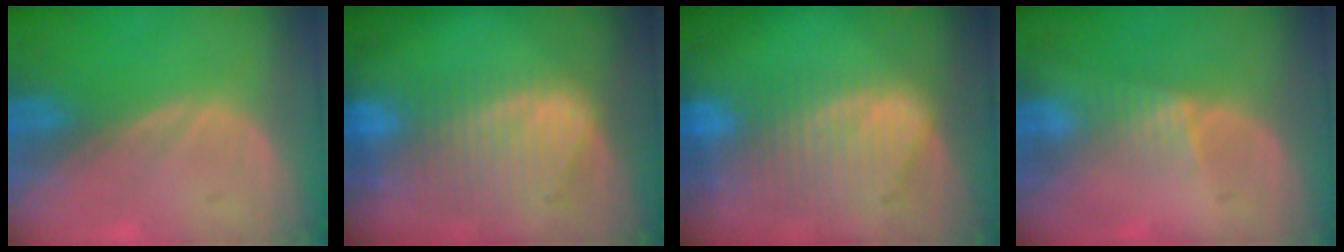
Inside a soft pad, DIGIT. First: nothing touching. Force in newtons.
{"total": 9.1, "press": 8.0, "slide": 4.4}
{"total": 9.3, "press": 8.2, "slide": 4.5}
{"total": 2.6, "press": 2.4, "slide": 0.9}